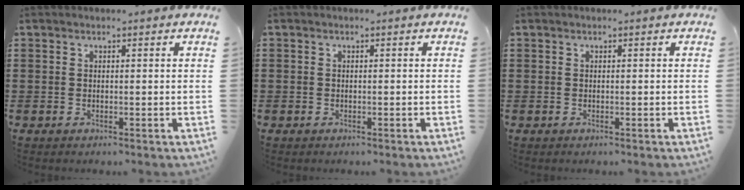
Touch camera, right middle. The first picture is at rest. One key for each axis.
{"total": 0.6, "fx": -0.2, "fy": 0.6, "fz": 0.1, "tx": -0.003, "ty": 0.002, "tz": -0.005}
{"total": 0.0}